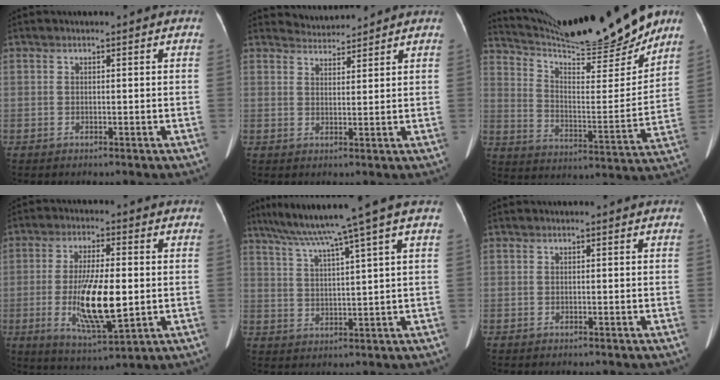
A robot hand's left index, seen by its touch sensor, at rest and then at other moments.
{"total": 3.2, "force": [3.1, -0.1, -0.8], "torque": [0.002, 0.009, 0.060]}
{"total": 21.8, "force": [19.6, 1.3, 9.5], "torque": [-0.165, -0.035, 0.295]}
{"total": 12.0, "force": [-1.5, 2.7, 11.6], "torque": [-0.225, -0.019, -0.021]}
{"total": 12.1, "force": [8.9, -2.8, 7.7], "torque": [-0.128, 0.006, 0.135]}
{"total": 0.0}